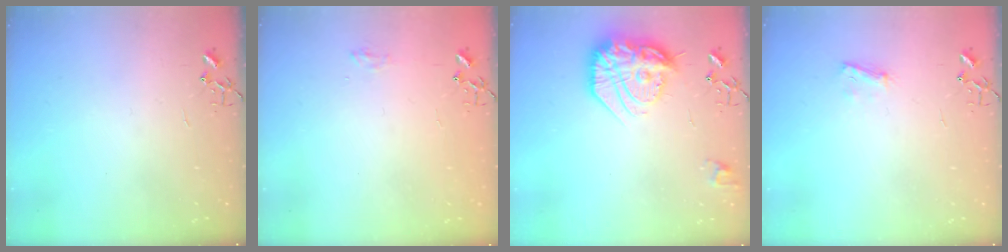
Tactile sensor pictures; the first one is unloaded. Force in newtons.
{"total": 6.0, "press": 5.9, "slide": 0.8}
{"total": 23.1, "press": 23.0, "slide": 2.4}
{"total": 6.6, "press": 6.6, "slide": 0.8}